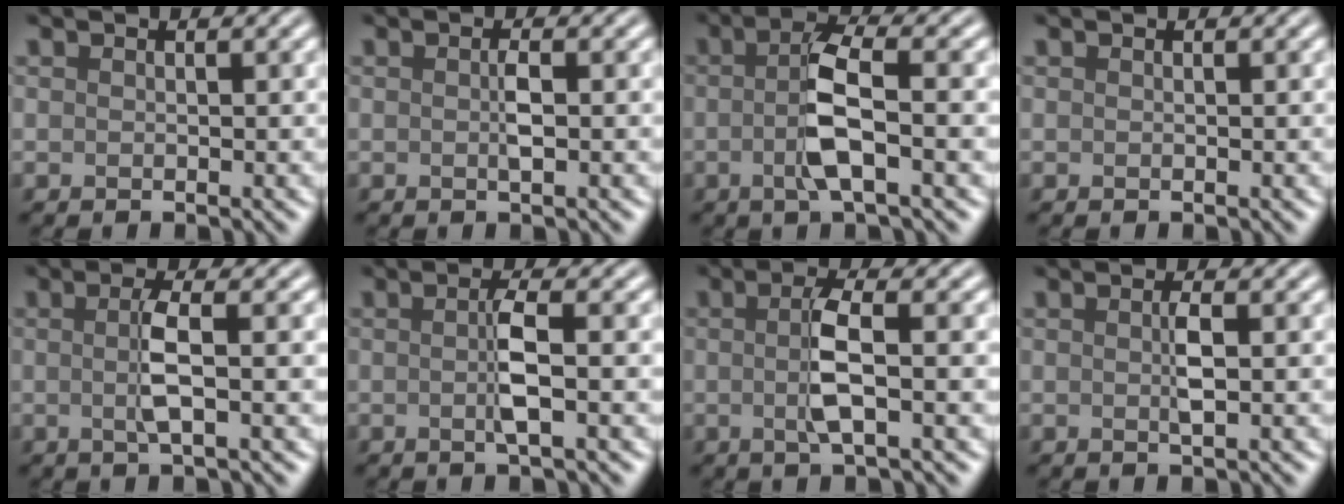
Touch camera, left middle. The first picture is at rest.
{"total": 1.3, "force": [0.0, 0.2, 1.3], "torque": [-0.024, 0.000, 0.000]}
{"total": 4.6, "force": [-0.6, 1.1, 4.4], "torque": [-0.088, 0.004, -0.017]}
{"total": 0.0}
{"total": 3.3, "force": [0.0, 0.6, 3.2], "torque": [-0.062, 0.000, 0.000]}
{"total": 2.6, "force": [-0.1, 0.3, 2.6], "torque": [-0.050, -0.002, -0.005]}
{"total": 3.8, "force": [0.0, 0.8, 3.7], "torque": [-0.071, 0.001, 0.000]}
{"total": 1.6, "force": [0.1, 0.2, 1.6], "torque": [-0.029, 0.001, 0.001]}